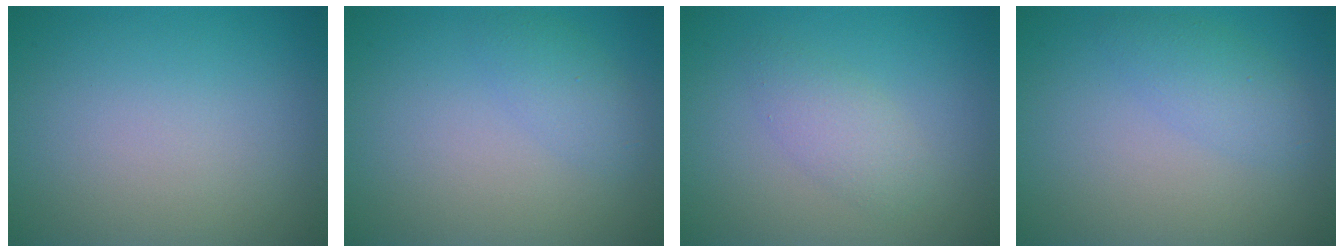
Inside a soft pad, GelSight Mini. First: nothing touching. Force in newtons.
{"total": 1.7, "press": 1.7, "slide": 0.0}
{"total": 2.1, "press": 2.1, "slide": 0.0}
{"total": 2.2, "press": 2.2, "slide": 0.0}